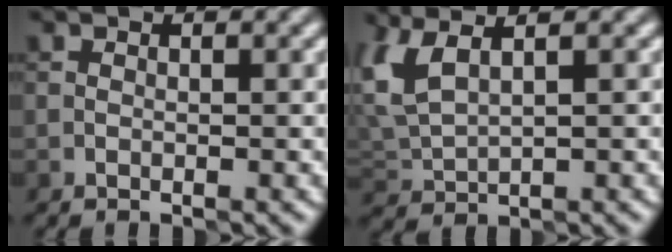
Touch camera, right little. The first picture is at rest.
{"total": 4.5, "force": [2.3, 2.0, 3.4], "torque": [-0.095, 0.012, 0.054]}